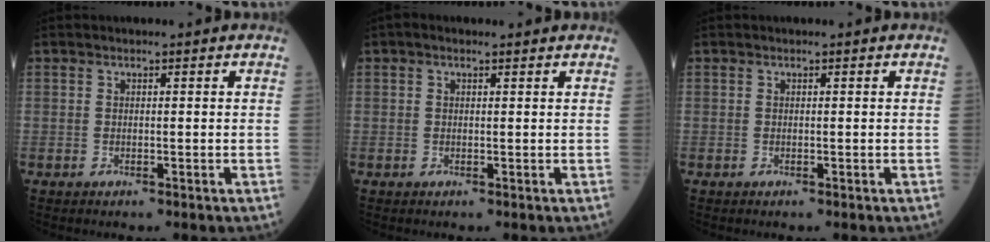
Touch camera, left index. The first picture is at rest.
{"total": 0.6, "force": [0.1, 0.4, 0.5], "torque": [-0.014, 0.007, -0.003]}
{"total": 0.0}